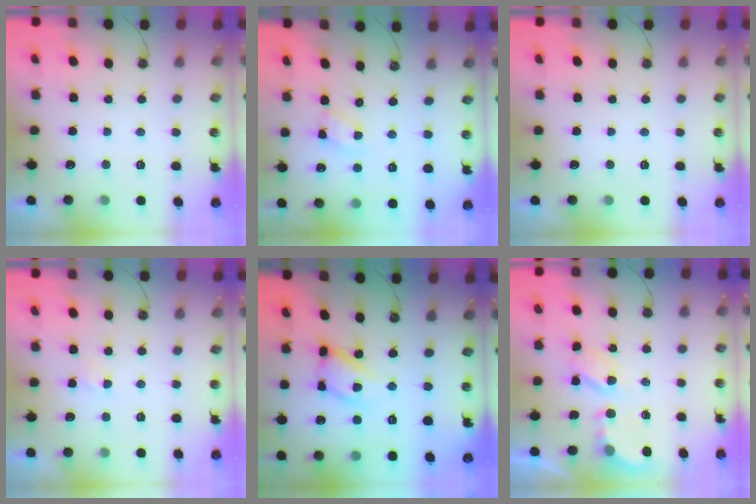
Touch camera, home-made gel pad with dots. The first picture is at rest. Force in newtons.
{"total": 4.6, "press": 4.6, "slide": 0.3}
{"total": 0.0}
{"total": 2.7, "press": 2.6, "slide": 0.4}
{"total": 12.2, "press": 12.1, "slide": 1.1}
{"total": 5.7, "press": 5.7, "slide": 0.3}